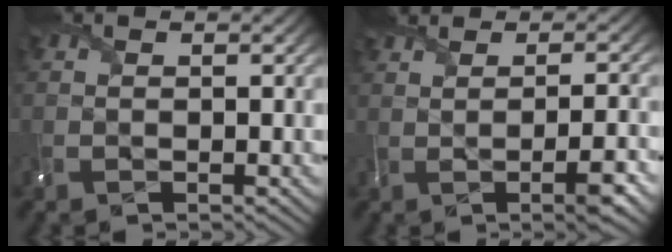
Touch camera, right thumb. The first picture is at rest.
{"total": 3.4, "force": [-0.3, 0.3, 3.3], "torque": [-0.040, 0.013, -0.008]}